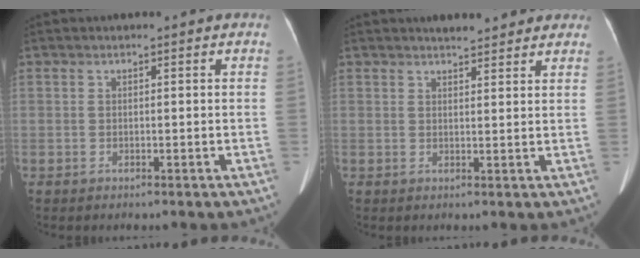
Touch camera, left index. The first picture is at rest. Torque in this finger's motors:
{"motor_torque": [0.40, -0.39, 0.03, 0.01]}